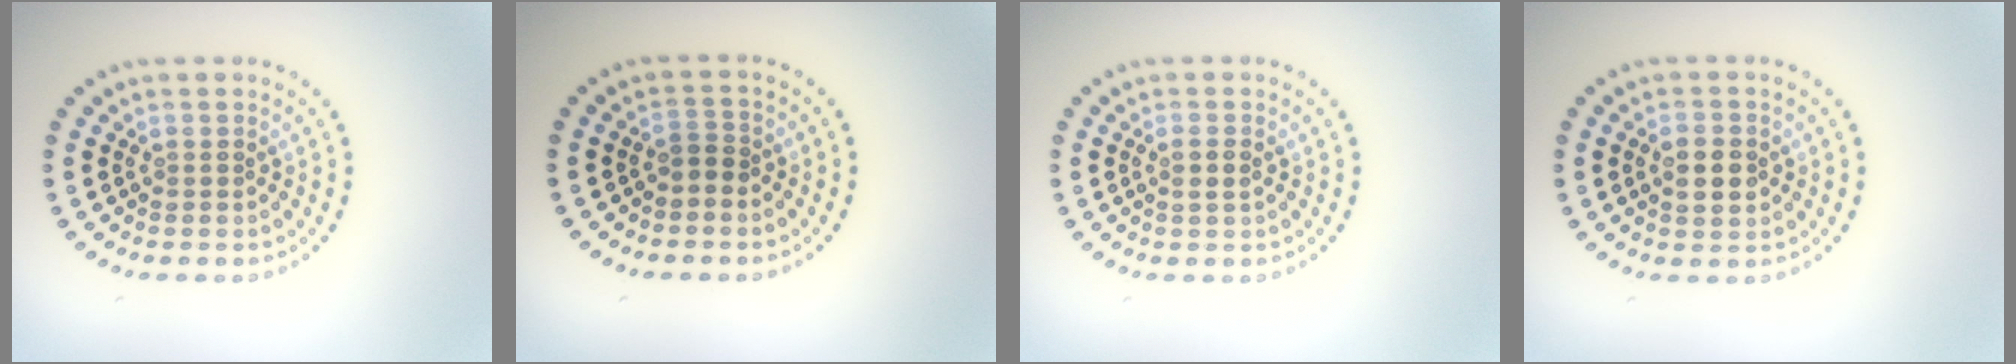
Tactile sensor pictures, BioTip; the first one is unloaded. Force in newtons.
{"total": 1.4, "press": 1.1, "slide": 0.8}
{"total": 1.2, "press": 1.0, "slide": 0.6}
{"total": 2.3, "press": 2.3, "slide": 0.2}